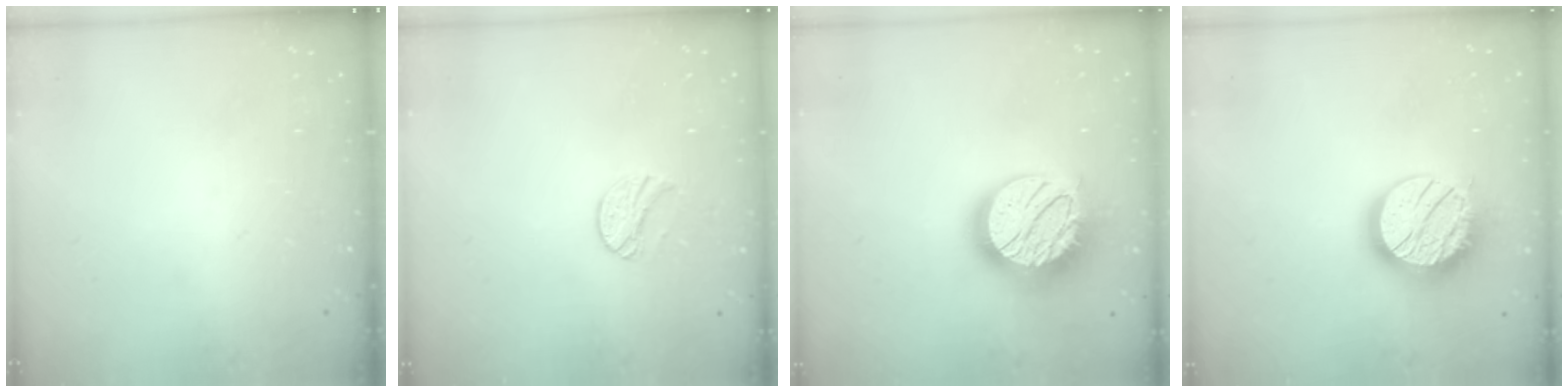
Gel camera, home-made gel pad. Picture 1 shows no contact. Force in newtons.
{"total": 9.1, "press": 9.1, "slide": 0.6}
{"total": 20.5, "press": 20.5, "slide": 1.2}
{"total": 18.1, "press": 18.0, "slide": 1.1}